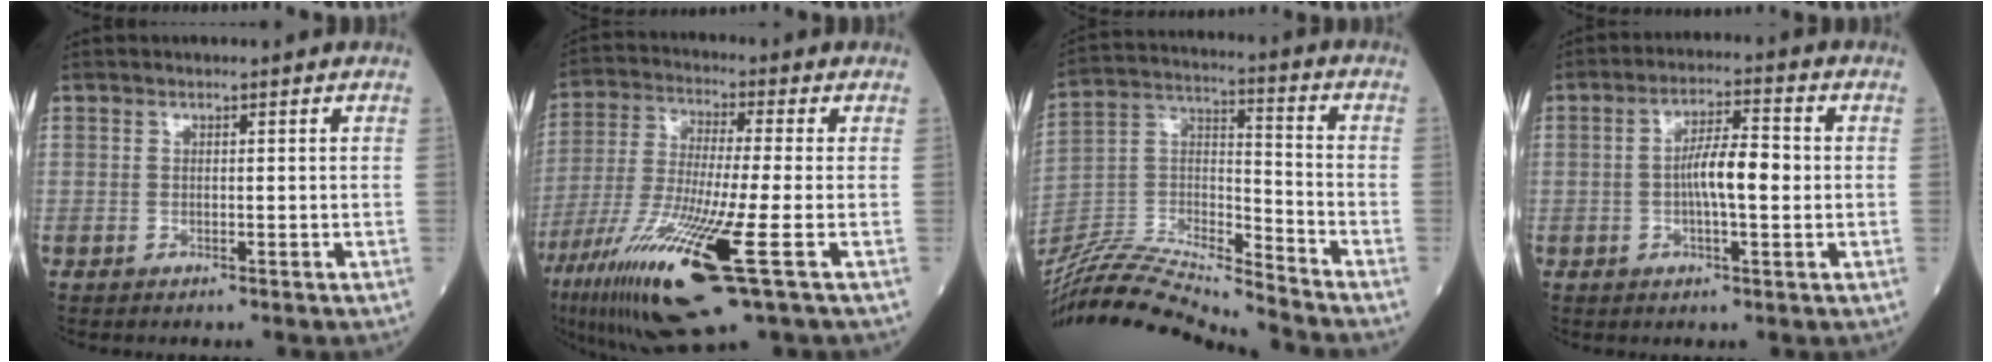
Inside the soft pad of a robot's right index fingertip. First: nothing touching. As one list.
[{"total": 18.8, "force": [-8.1, 1.2, 16.9], "torque": [-0.347, -0.051, -0.148]}, {"total": 18.7, "force": [-18.0, -1.0, 5.2], "torque": [-0.098, 0.019, -0.326]}, {"total": 6.7, "force": [-0.2, 1.4, 6.6], "torque": [-0.121, 0.012, -0.007]}]